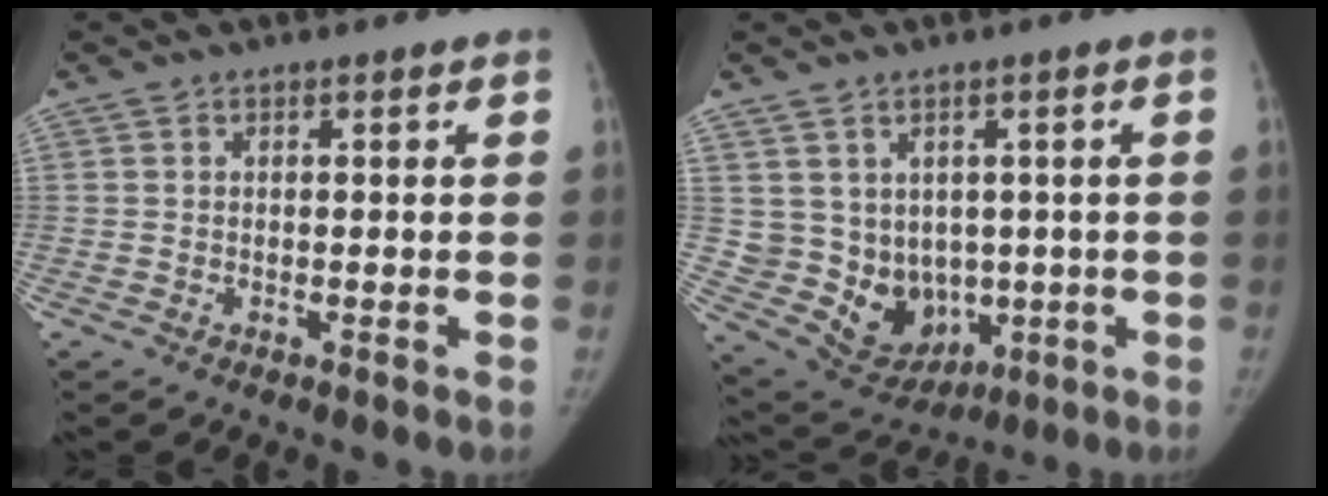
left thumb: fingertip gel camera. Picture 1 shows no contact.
{"total": 10.6, "force": [0.2, 9.1, 5.5], "torque": [-0.060, -0.004, 0.042]}